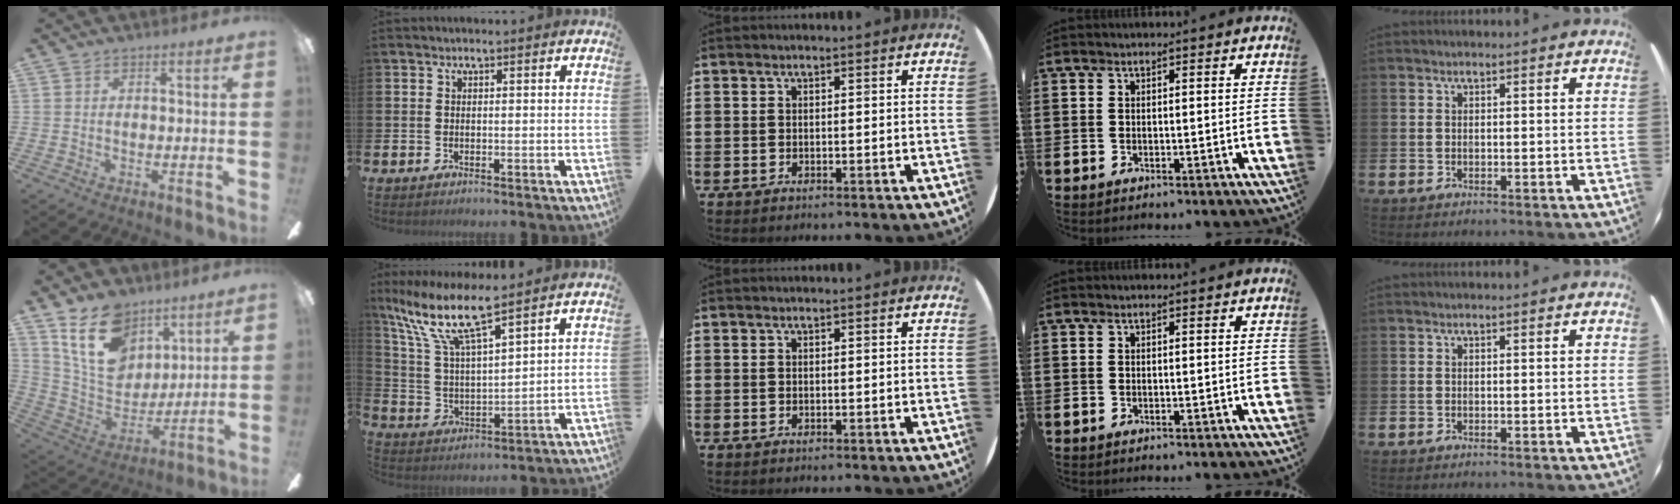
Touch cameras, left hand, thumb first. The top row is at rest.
{"thumb": {"total": 18.9, "force": [11.3, 12.2, 9.0], "torque": [-0.167, -0.049, 0.212]}, "index": {"total": 10.3, "force": [8.2, 1.8, 6.0], "torque": [-0.149, -0.036, 0.139]}}